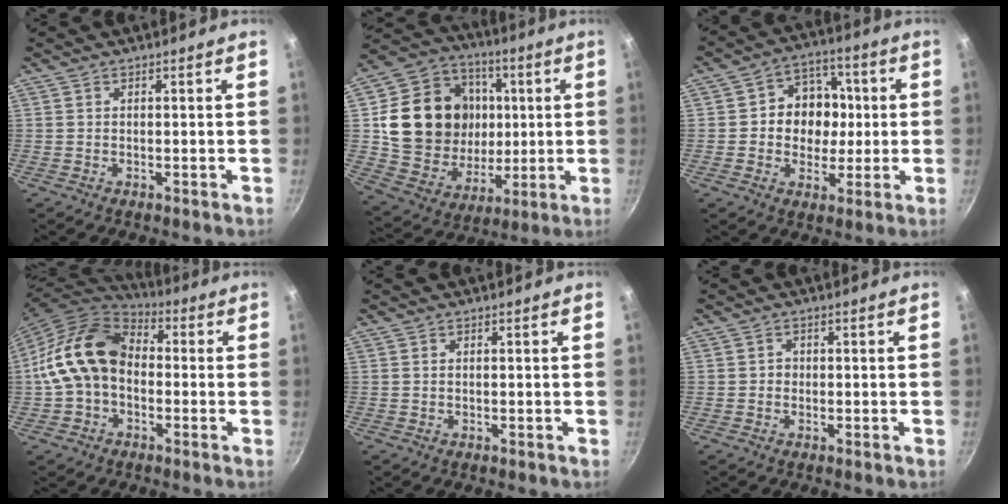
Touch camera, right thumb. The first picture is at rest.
{"total": 23.4, "force": [3.4, 19.2, 12.9], "torque": [-0.208, 0.010, 0.072]}
{"total": 11.4, "force": [0.5, 9.8, 5.9], "torque": [-0.043, 0.008, -0.002]}
{"total": 15.5, "force": [-0.8, 11.3, 10.7], "torque": [-0.169, 0.043, -0.031]}
{"total": 0.0}
{"total": 0.9, "force": [-0.1, 0.8, 0.2], "torque": [0.000, 0.002, -0.004]}